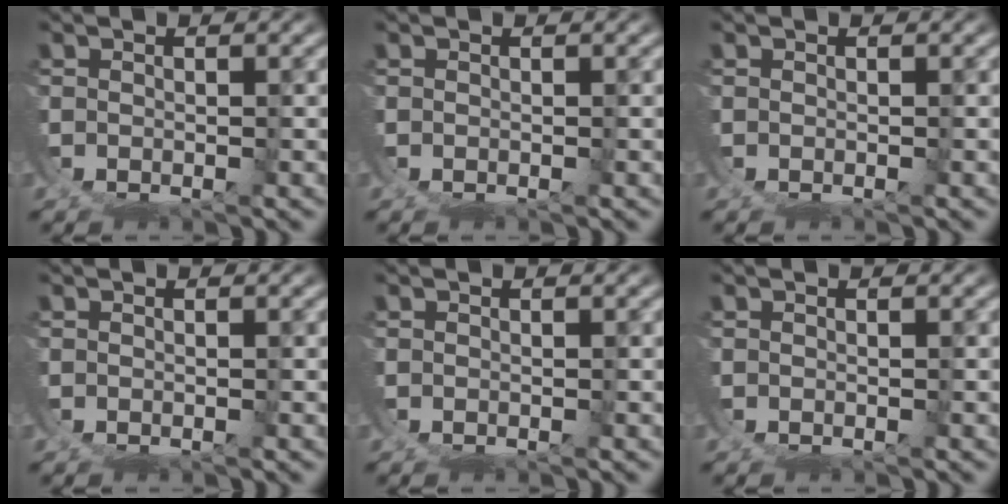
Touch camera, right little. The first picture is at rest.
{"total": 0.0}
{"total": 0.0}
{"total": 0.0}
{"total": 0.0}
{"total": 0.0}